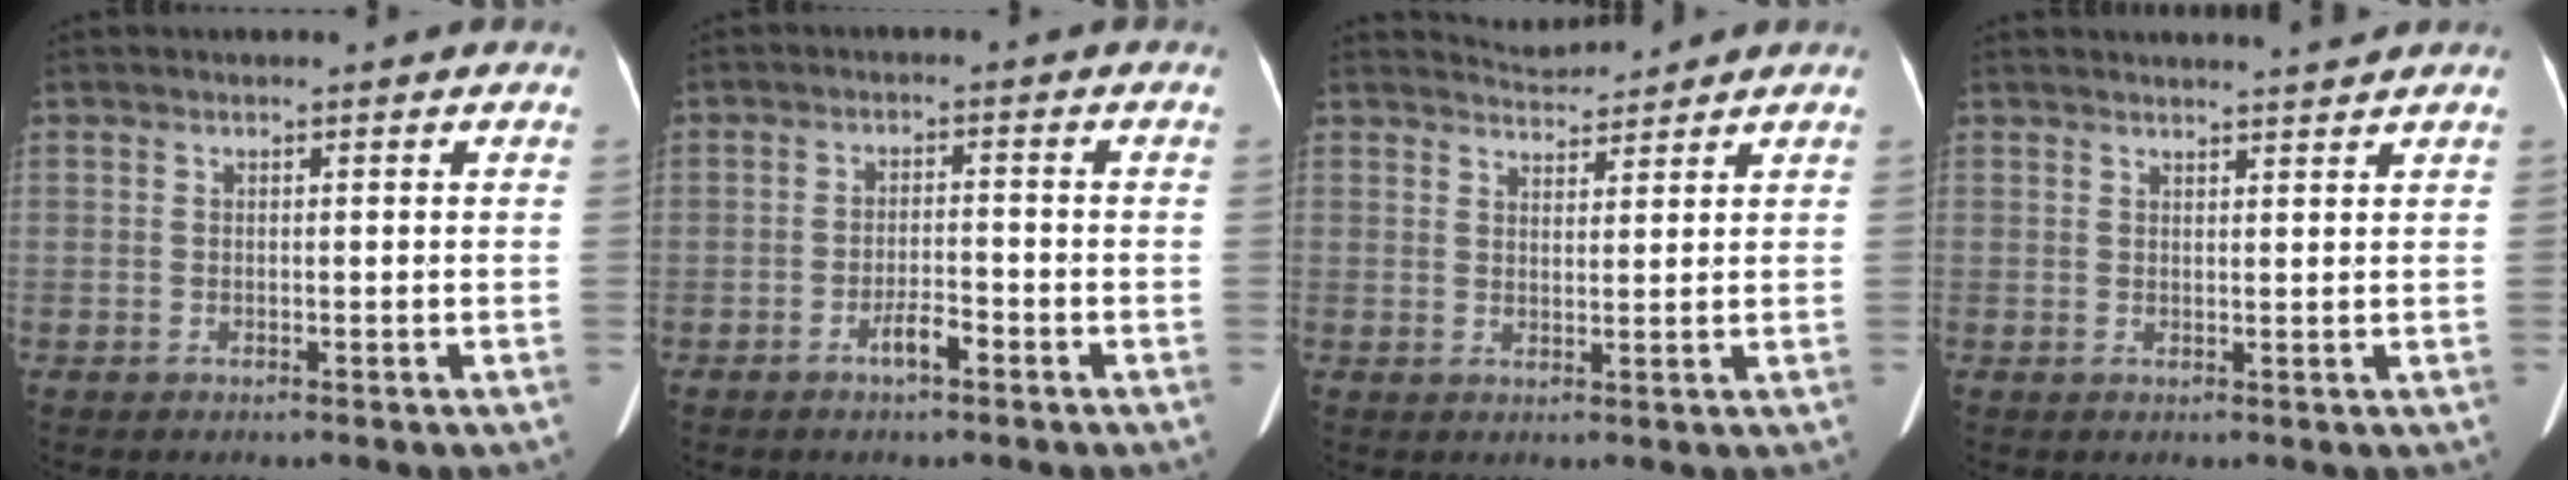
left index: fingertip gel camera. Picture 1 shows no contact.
{"total": 3.1, "force": [-2.0, 0.7, 2.2], "torque": [-0.041, 0.002, -0.036]}
{"total": 3.3, "force": [3.2, -0.1, -0.5], "torque": [-0.002, 0.007, 0.058]}
{"total": 3.8, "force": [3.7, -0.7, 0.9], "torque": [-0.012, 0.004, 0.046]}